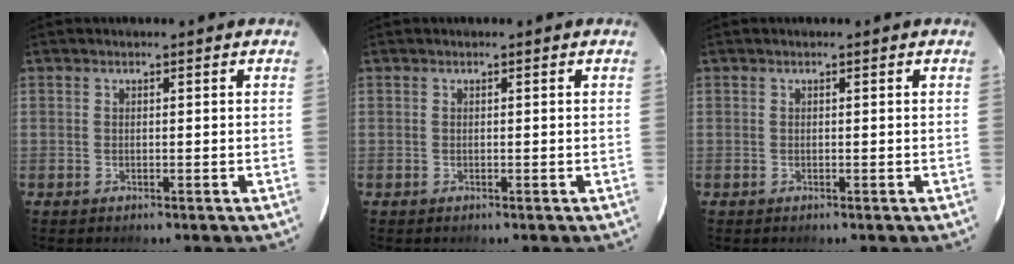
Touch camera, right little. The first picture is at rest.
{"total": 0.0}
{"total": 0.0}